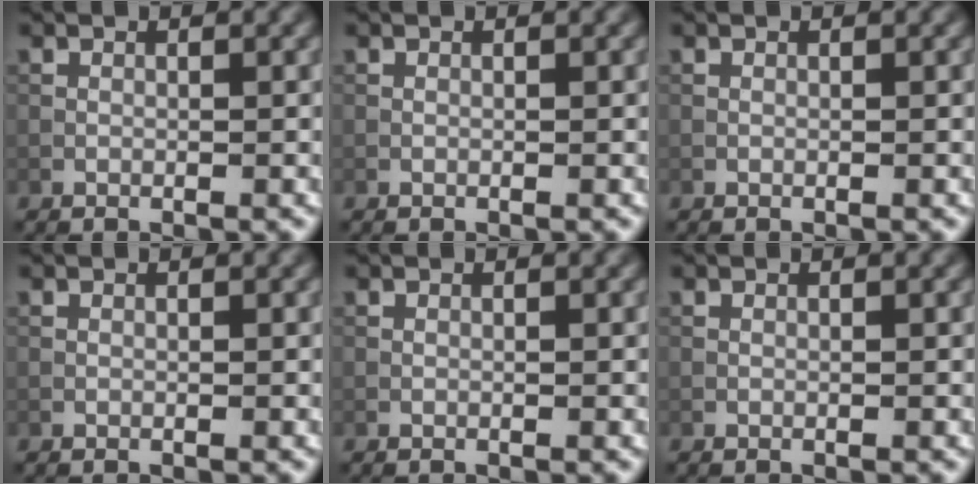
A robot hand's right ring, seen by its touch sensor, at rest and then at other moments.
{"total": 0.0}
{"total": 0.0}
{"total": 0.0}
{"total": 0.0}
{"total": 0.0}